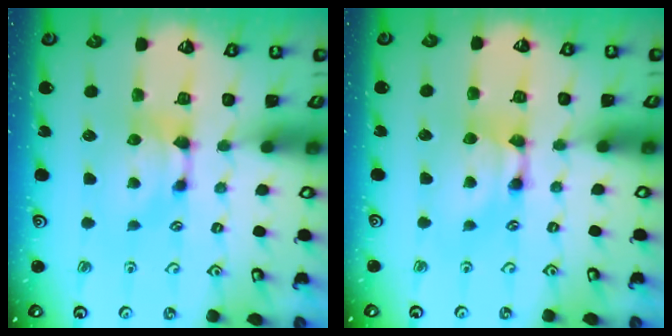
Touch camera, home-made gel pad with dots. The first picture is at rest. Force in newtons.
{"total": 1.9, "press": 1.9, "slide": 0.1}